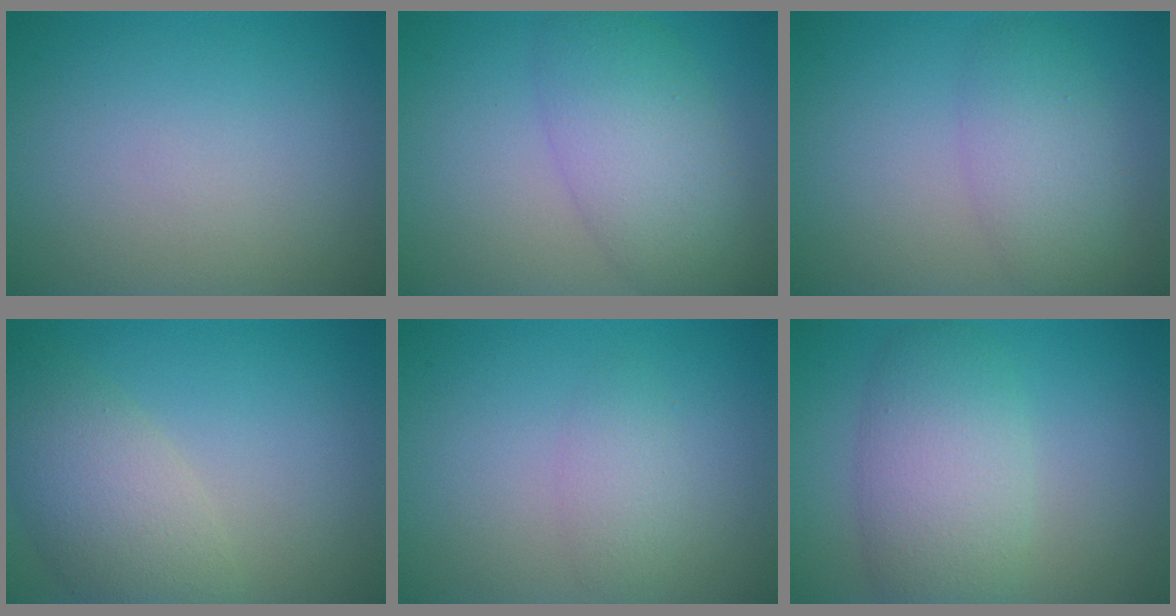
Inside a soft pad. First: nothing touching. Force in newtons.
{"total": 5.7, "press": 5.7, "slide": 0.2}
{"total": 3.8, "press": 3.8, "slide": 0.0}
{"total": 5.4, "press": 5.4, "slide": 0.4}
{"total": 1.9, "press": 1.9, "slide": 0.1}
{"total": 5.8, "press": 5.8, "slide": 0.1}